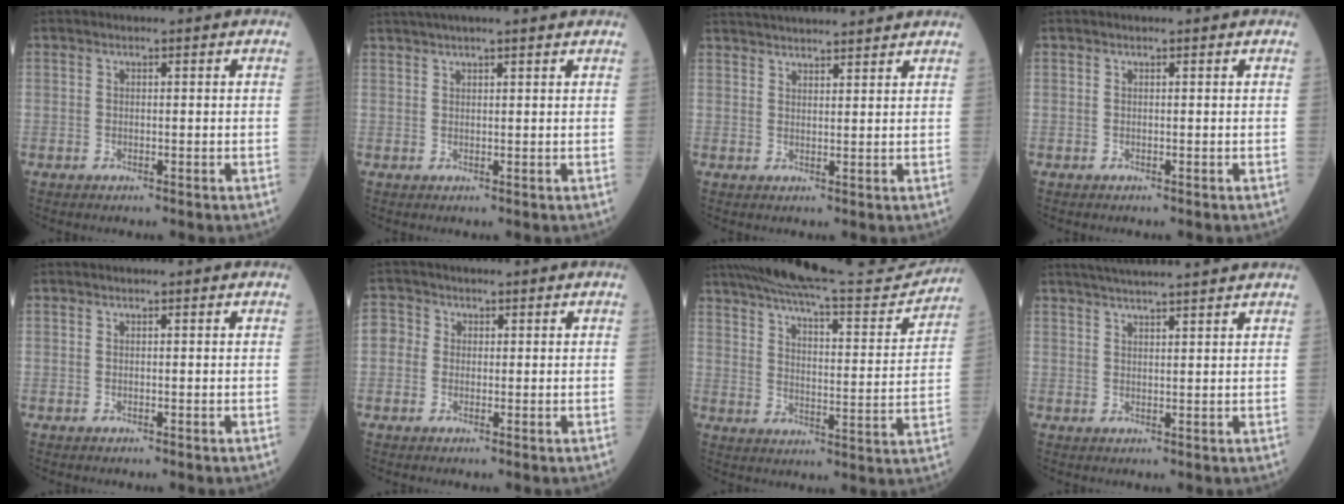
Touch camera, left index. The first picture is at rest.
{"total": 7.1, "force": [6.1, -0.2, 3.7], "torque": [-0.056, 0.035, 0.083]}
{"total": 13.0, "force": [12.1, 1.4, 4.4], "torque": [-0.074, 0.035, 0.177]}
{"total": 0.0}
{"total": 0.0}
{"total": 2.5, "force": [0.0, 2.4, 0.6], "torque": [-0.005, 0.010, -0.005]}
{"total": 21.0, "force": [19.2, 1.7, 8.2], "torque": [-0.133, -0.027, 0.264]}
{"total": 11.3, "force": [10.1, -0.3, 5.1], "torque": [-0.082, 0.026, 0.134]}